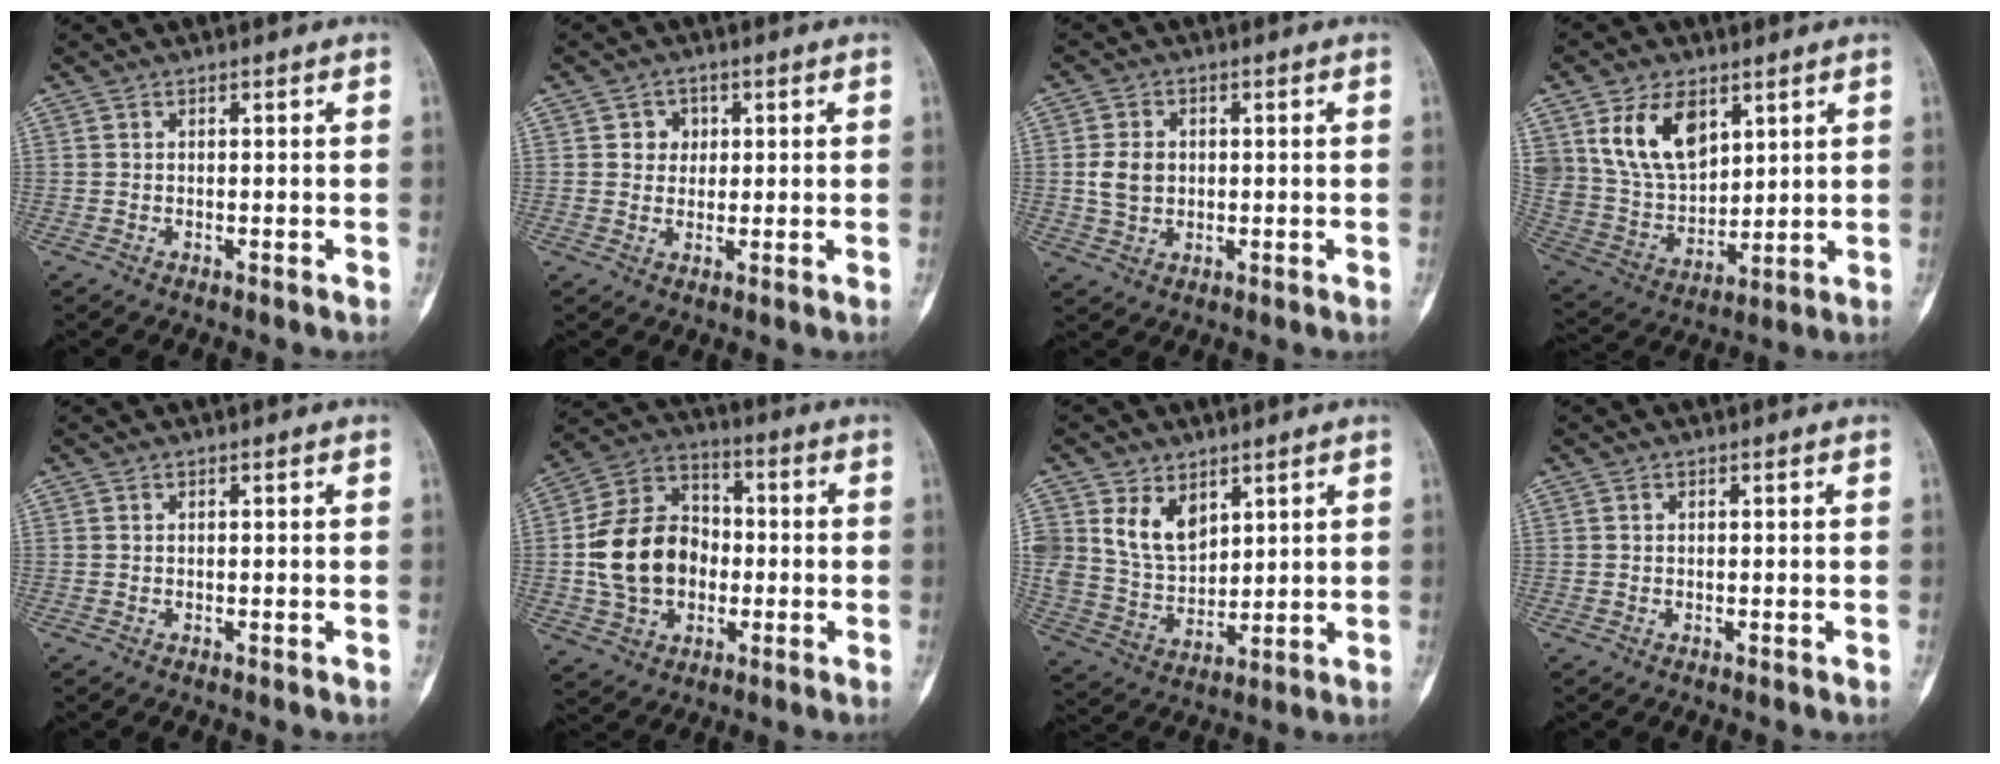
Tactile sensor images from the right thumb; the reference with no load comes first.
{"total": 3.5, "force": [0.9, 3.2, 1.2], "torque": [0.005, 0.001, 0.010]}
{"total": 5.0, "force": [0.3, 3.9, 3.1], "torque": [-0.048, 0.001, 0.007]}
{"total": 15.0, "force": [6.9, 9.5, 9.3], "torque": [-0.149, -0.030, 0.153]}
{"total": 0.0}
{"total": 16.4, "force": [-1.2, 12.5, 10.5], "torque": [-0.163, 0.031, -0.020]}
{"total": 10.1, "force": [4.8, 6.9, 5.7], "torque": [-0.078, -0.031, 0.107]}
{"total": 0.0}